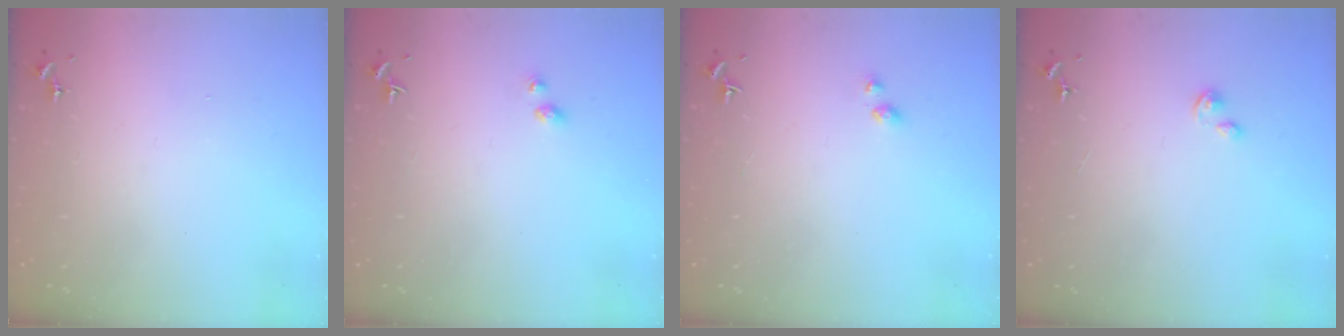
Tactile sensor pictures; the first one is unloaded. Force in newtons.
{"total": 2.7, "press": 2.7, "slide": 0.2}
{"total": 2.8, "press": 2.8, "slide": 0.3}
{"total": 1.9, "press": 1.9, "slide": 0.1}